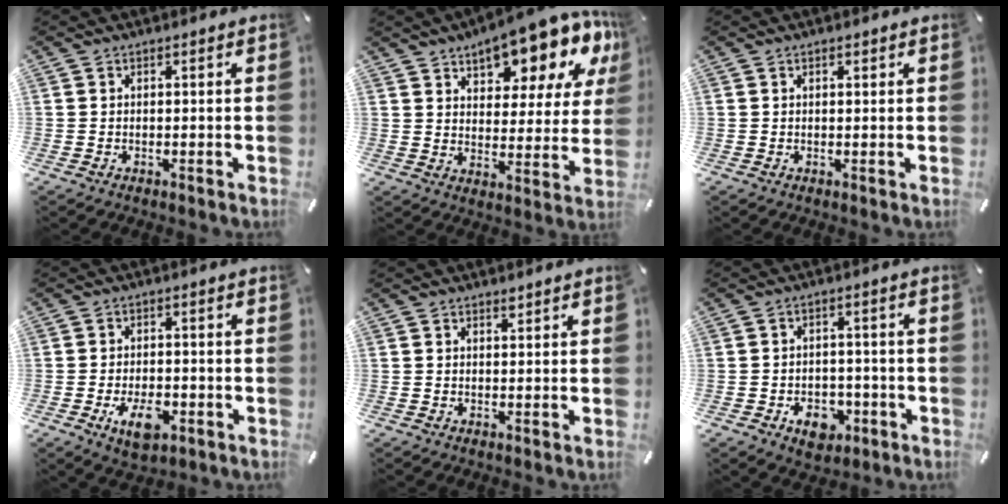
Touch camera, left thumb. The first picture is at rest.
{"total": 15.7, "force": [11.6, 6.2, 8.6], "torque": [-0.117, -0.082, 0.192]}
{"total": 0.7, "force": [0.3, 0.4, 0.5], "torque": [-0.009, 0.003, 0.005]}
{"total": 7.1, "force": [-2.9, 3.9, 5.2], "torque": [-0.098, 0.005, -0.051]}
{"total": 0.8, "force": [0.7, 0.4, 0.3], "torque": [0.002, -0.004, 0.011]}
{"total": 7.3, "force": [-3.3, 5.4, 3.8], "torque": [-0.053, 0.014, -0.057]}